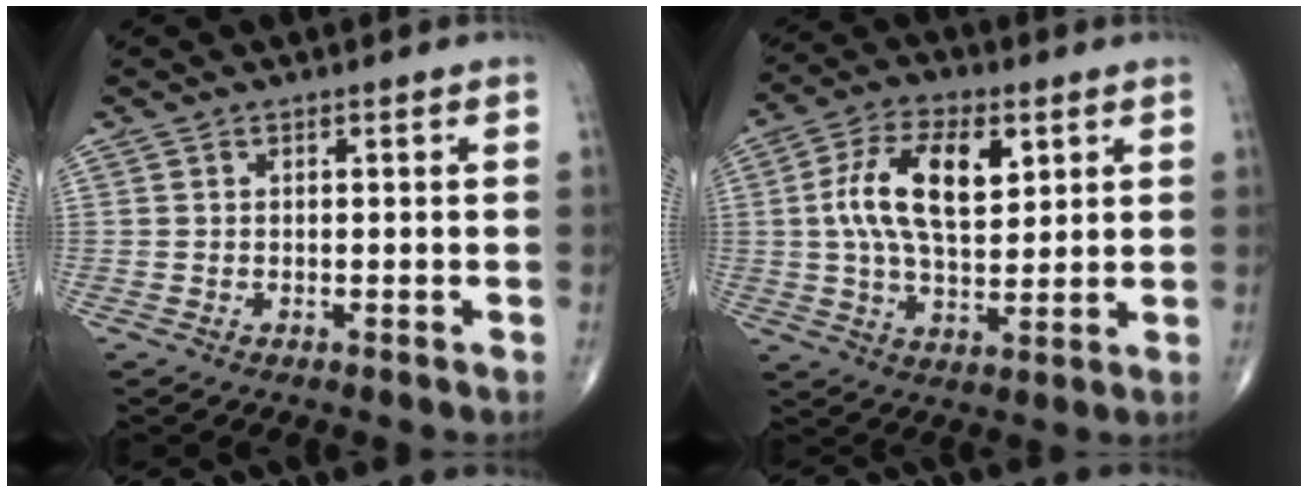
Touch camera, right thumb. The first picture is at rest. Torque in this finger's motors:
{"motor_torque": [1.33, 1.53, 1.34, 0.21, 0.14]}